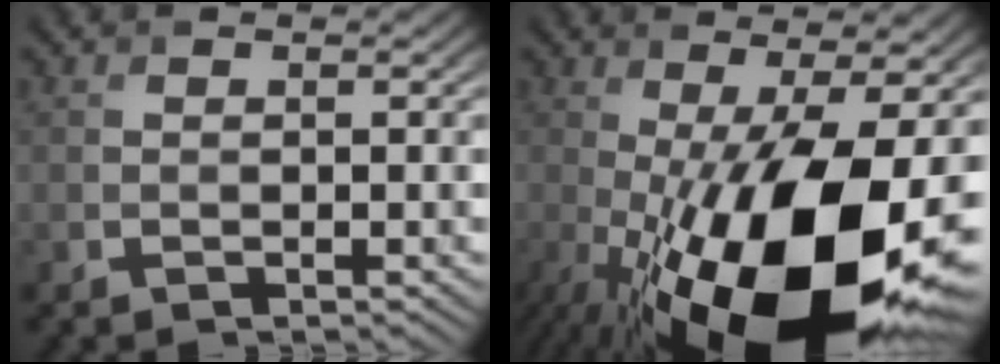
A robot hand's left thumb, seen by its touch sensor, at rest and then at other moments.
{"total": 20.4, "force": [-6.1, 7.3, 18.1], "torque": [-0.308, -0.027, -0.091]}